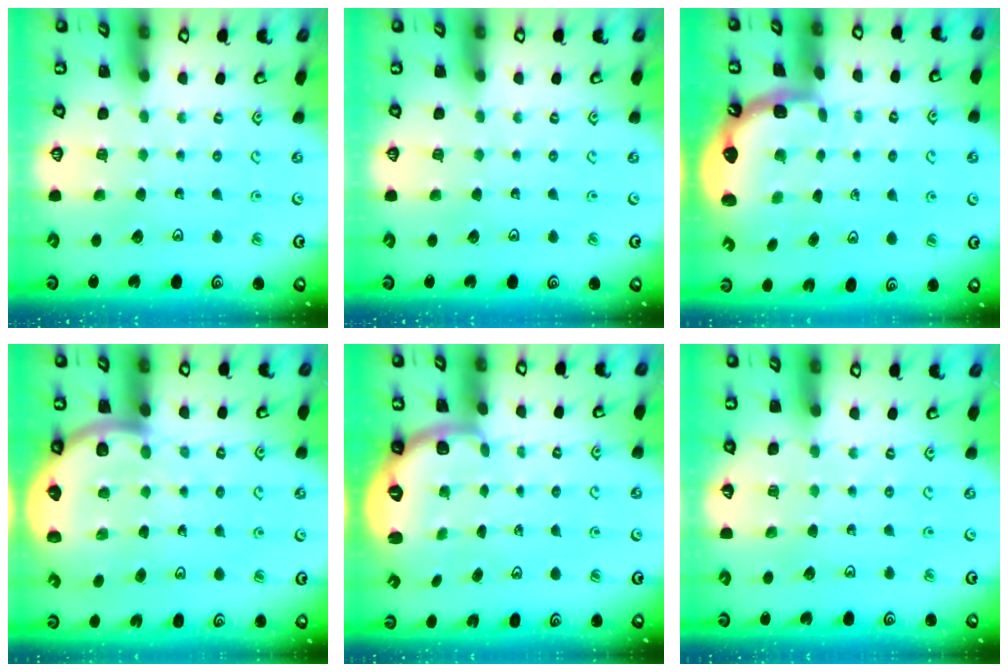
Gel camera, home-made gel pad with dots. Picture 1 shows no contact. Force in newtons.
{"total": 0.0}
{"total": 2.7, "press": 1.5, "slide": 2.2}
{"total": 8.6, "press": 8.4, "slide": 1.7}
{"total": 2.7, "press": 1.6, "slide": 2.1}
{"total": 6.0, "press": 5.9, "slide": 1.3}